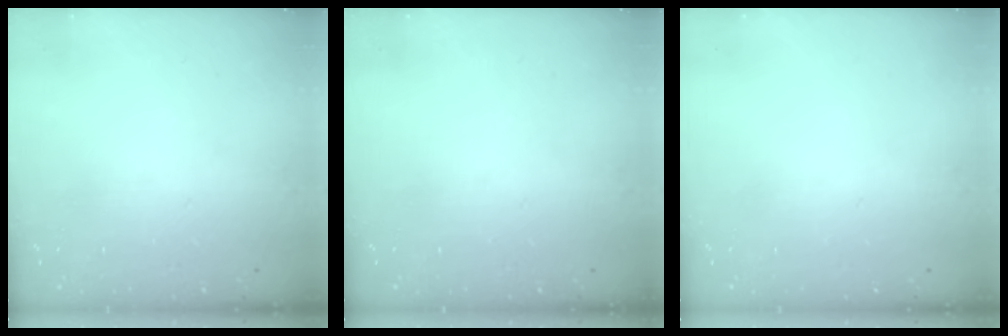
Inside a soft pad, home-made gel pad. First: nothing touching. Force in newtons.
{"total": 0.0}
{"total": 0.0}